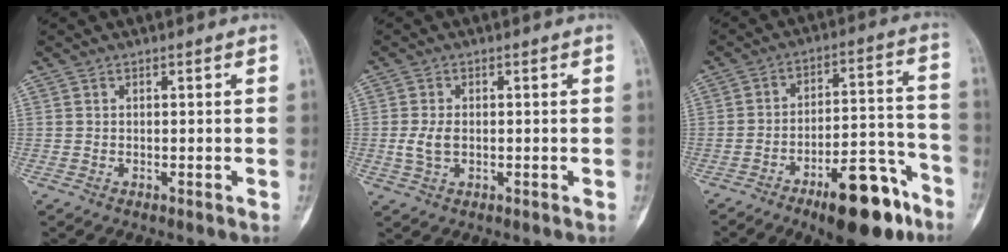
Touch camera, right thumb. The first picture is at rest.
{"total": 3.5, "force": [-0.3, 2.1, 2.8], "torque": [-0.061, 0.001, -0.005]}
{"total": 16.5, "force": [-10.3, 5.9, 11.5], "torque": [-0.141, 0.082, -0.156]}